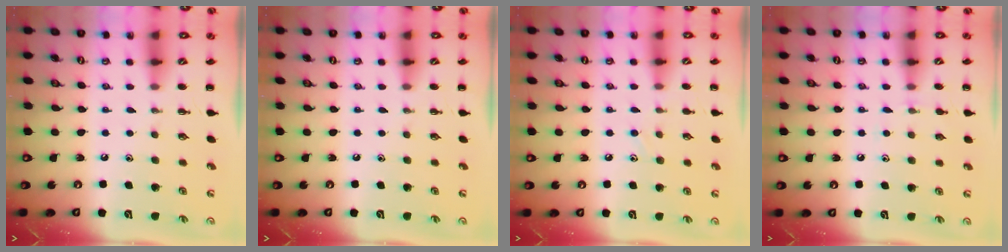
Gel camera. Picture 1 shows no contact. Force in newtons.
{"total": 0.0}
{"total": 6.5, "press": 6.1, "slide": 2.3}
{"total": 5.5, "press": 5.2, "slide": 1.6}